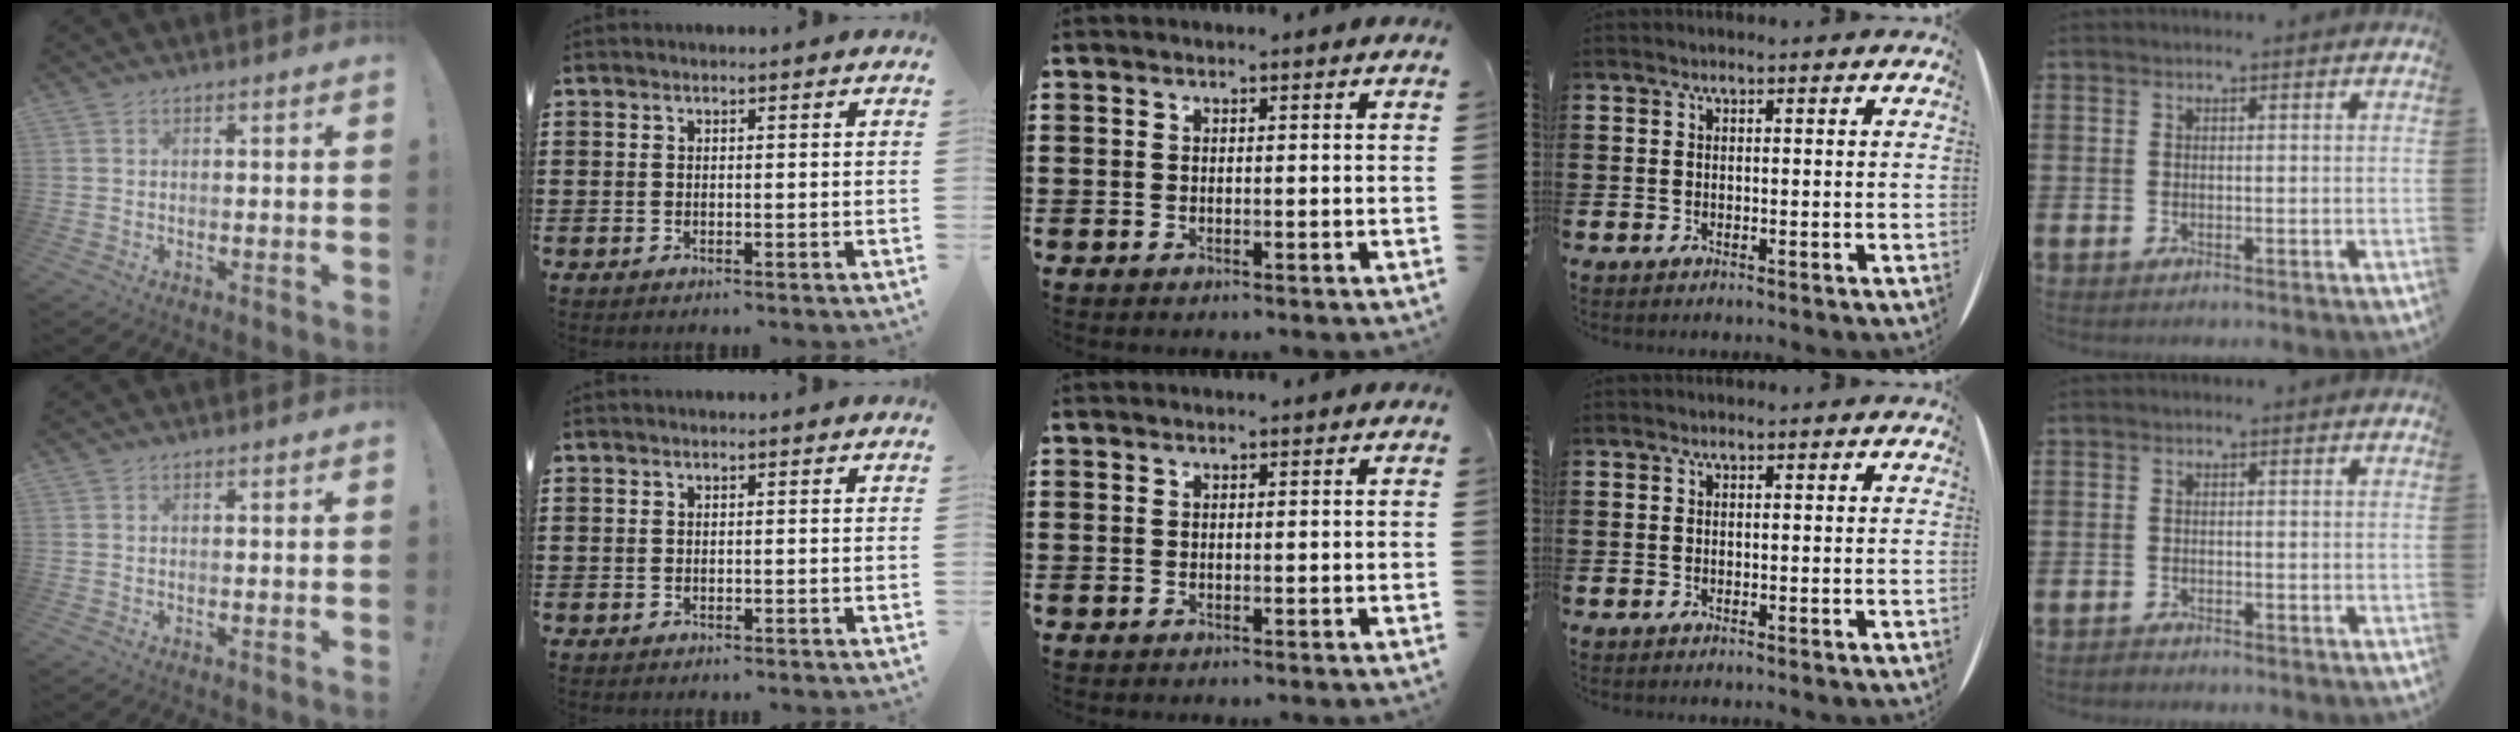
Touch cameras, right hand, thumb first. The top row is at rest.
{"little": {"total": 0.6, "force": [-0.6, 0.1, 0.0], "torque": [-0.002, -0.001, -0.012]}}